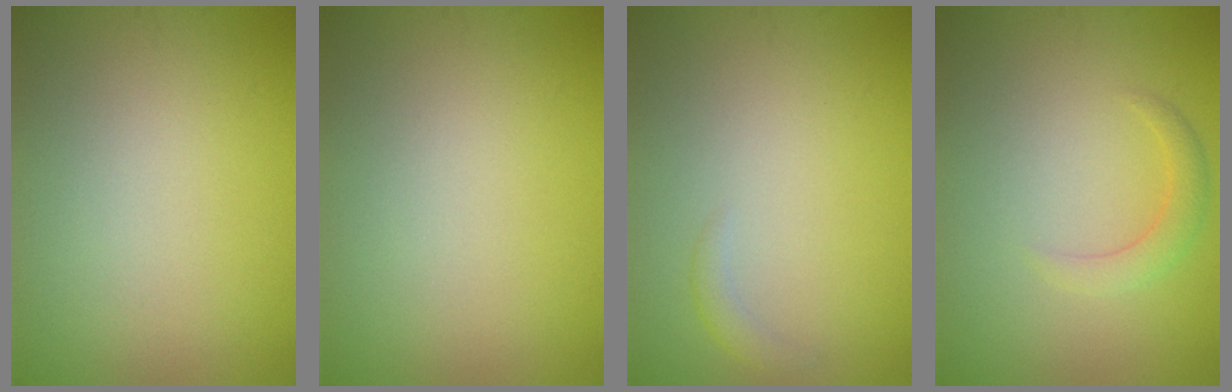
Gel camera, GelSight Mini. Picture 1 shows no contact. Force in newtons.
{"total": 0.0}
{"total": 1.0, "press": 1.0, "slide": 0.0}
{"total": 1.8, "press": 1.8, "slide": 0.2}